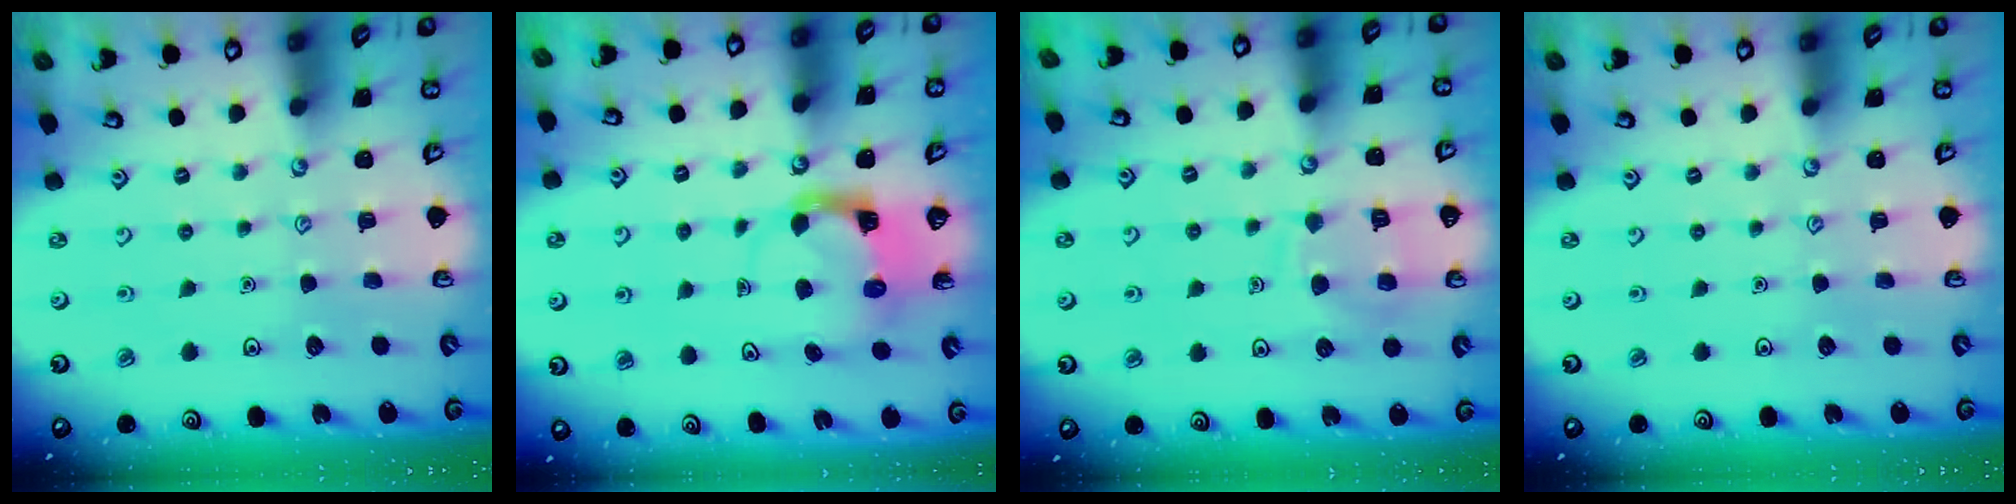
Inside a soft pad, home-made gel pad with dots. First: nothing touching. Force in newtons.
{"total": 3.8, "press": 3.8, "slide": 0.3}
{"total": 9.7, "press": 9.7, "slide": 0.9}
{"total": 0.0}